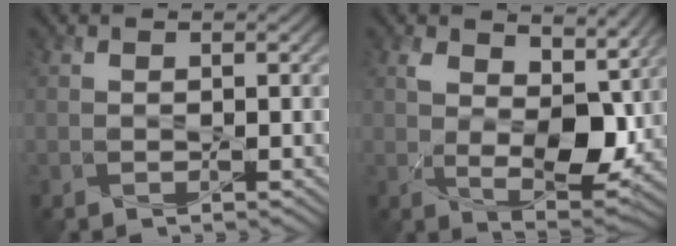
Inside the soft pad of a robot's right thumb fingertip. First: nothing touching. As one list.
[{"total": 7.9, "force": [2.9, 4.3, 6.0], "torque": [-0.118, -0.018, 0.052]}]